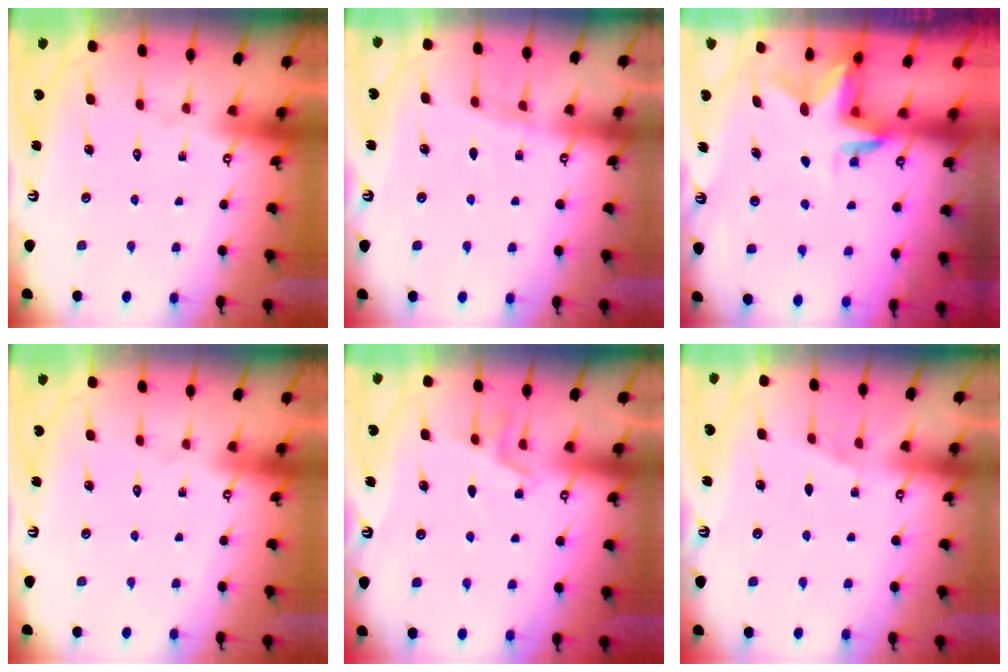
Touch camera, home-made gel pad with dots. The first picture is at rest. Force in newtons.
{"total": 5.7, "press": 5.7, "slide": 0.4}
{"total": 2.9, "press": 2.9, "slide": 0.3}
{"total": 0.0}
{"total": 5.7, "press": 5.2, "slide": 2.3}
{"total": 0.7, "press": 0.7, "slide": 0.1}